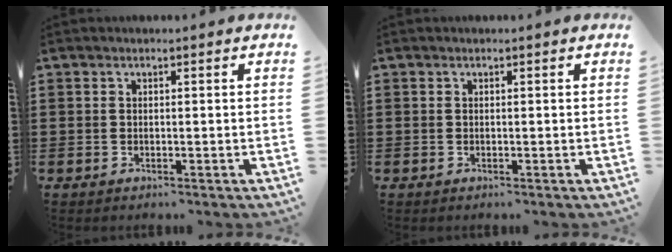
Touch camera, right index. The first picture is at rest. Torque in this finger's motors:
{"motor_torque": [1.30, 0.84, 0.00, 0.00]}